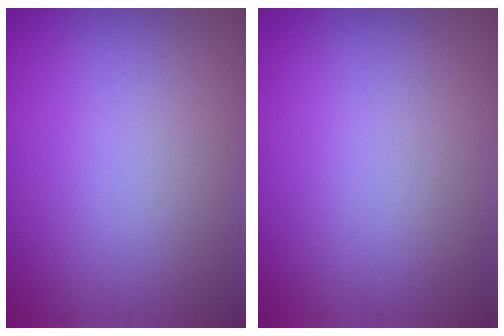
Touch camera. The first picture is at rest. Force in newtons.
{"total": 0.0}